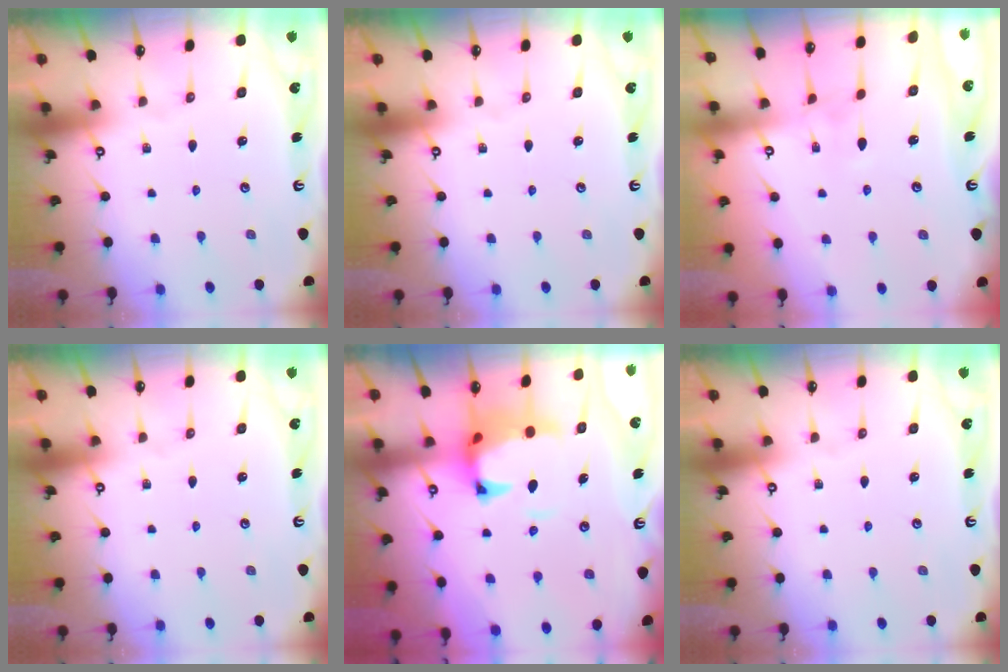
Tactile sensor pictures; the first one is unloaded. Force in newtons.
{"total": 0.0}
{"total": 3.7, "press": 3.7, "slide": 0.2}
{"total": 0.0}
{"total": 3.5, "press": 3.3, "slide": 1.2}
{"total": 0.0}